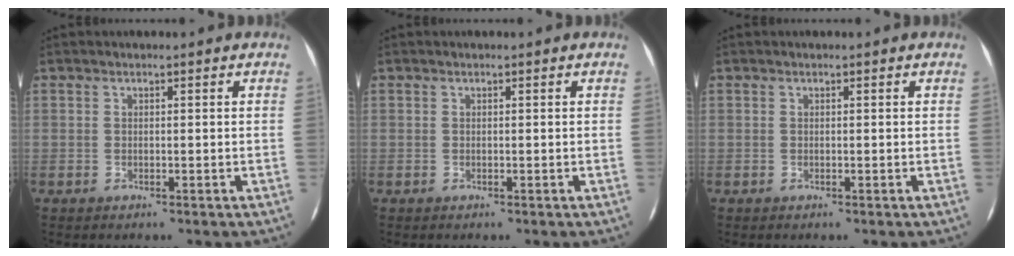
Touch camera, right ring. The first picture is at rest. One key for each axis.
{"total": 0.0}
{"total": 0.0}